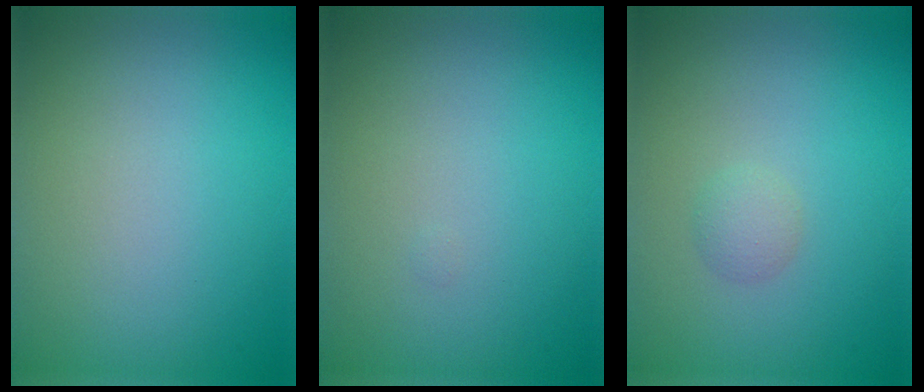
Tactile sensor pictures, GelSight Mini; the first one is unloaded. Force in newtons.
{"total": 0.0}
{"total": 1.2, "press": 1.2, "slide": 0.1}